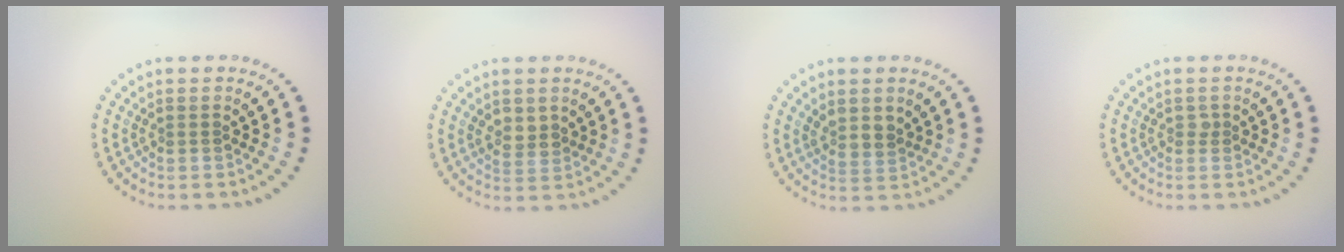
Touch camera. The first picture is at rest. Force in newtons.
{"total": 1.7, "press": 1.6, "slide": 0.5}
{"total": 2.1, "press": 1.8, "slide": 1.1}
{"total": 0.6, "press": 0.5, "slide": 0.4}